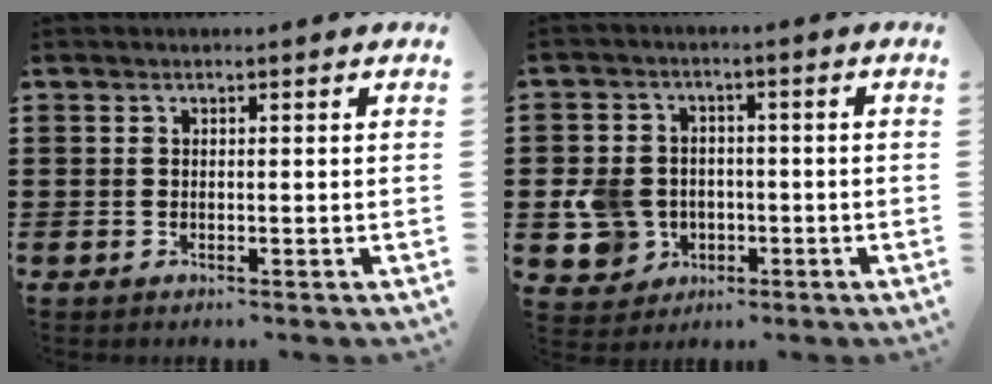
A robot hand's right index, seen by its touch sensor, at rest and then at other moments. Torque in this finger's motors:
{"motor_torque": [0.40, -0.16, 0.40, 0.07]}